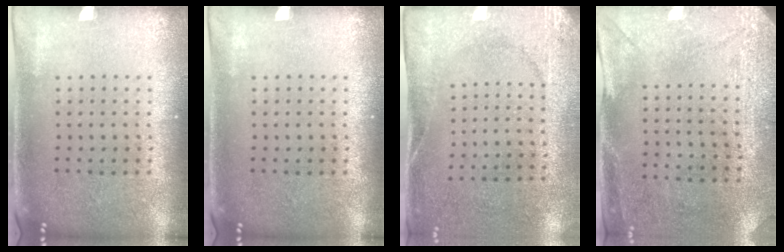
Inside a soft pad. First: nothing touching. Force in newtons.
{"total": 0.0}
{"total": 2.6, "press": 2.0, "slide": 1.6}
{"total": 3.0, "press": 2.3, "slide": 1.9}